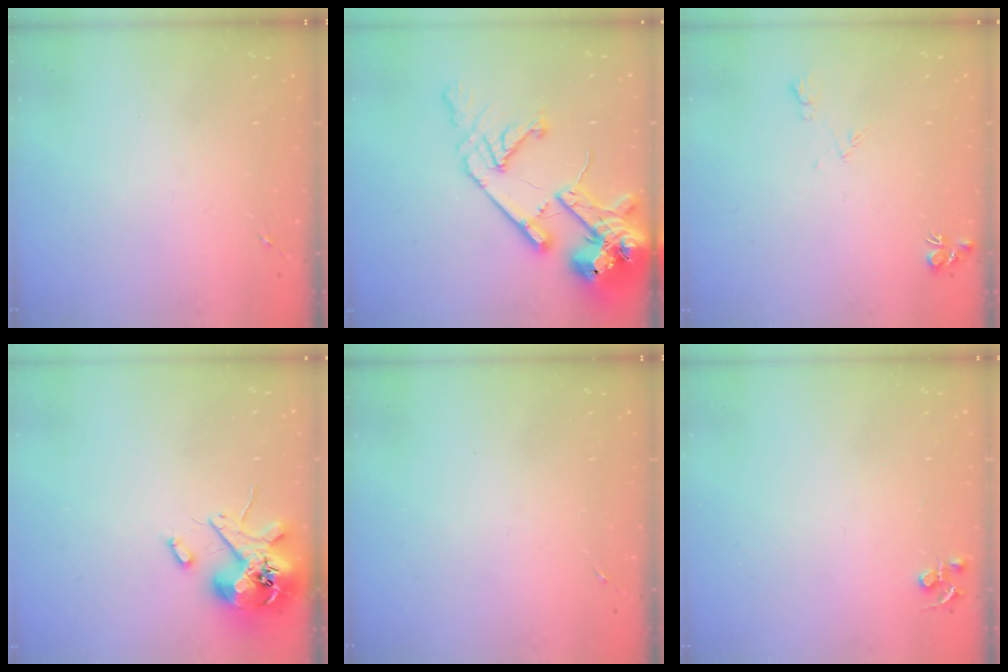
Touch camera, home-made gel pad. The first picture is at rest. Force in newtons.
{"total": 20.3, "press": 20.1, "slide": 2.7}
{"total": 5.8, "press": 5.8, "slide": 0.8}
{"total": 12.7, "press": 12.6, "slide": 1.9}
{"total": 0.0}
{"total": 4.5, "press": 4.4, "slide": 0.5}